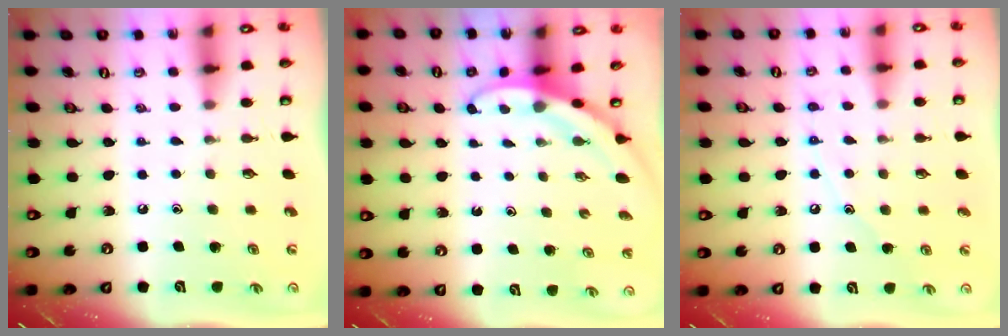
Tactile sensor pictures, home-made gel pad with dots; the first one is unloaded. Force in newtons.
{"total": 3.3, "press": 3.3, "slide": 0.1}
{"total": 7.4, "press": 7.3, "slide": 0.8}